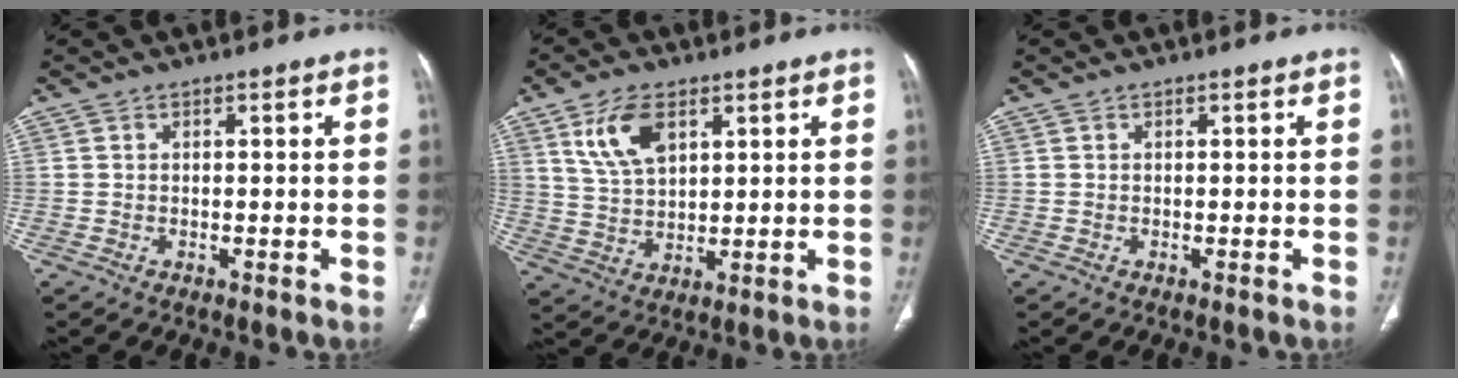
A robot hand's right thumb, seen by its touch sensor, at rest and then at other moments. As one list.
[{"total": 8.9, "force": [4.3, 4.8, 6.2], "torque": [-0.108, -0.014, 0.090]}, {"total": 0.0}]